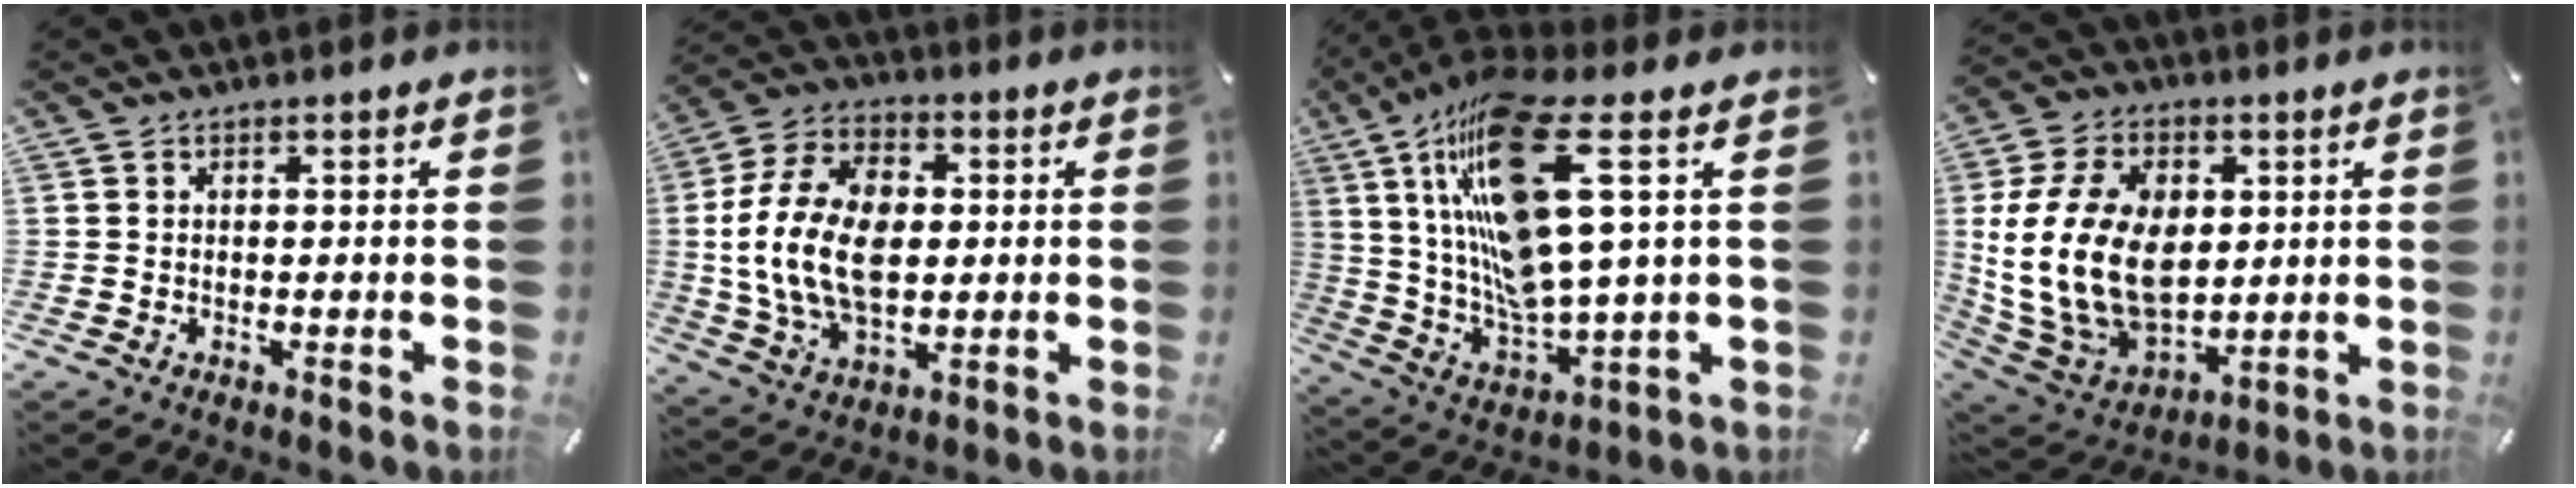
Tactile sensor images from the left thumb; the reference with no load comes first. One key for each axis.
{"total": 17.5, "fx": 0.0, "fy": 12.2, "fz": 12.5, "tx": -0.274, "ty": 0.010, "tz": 0.000}
{"total": 21.3, "fx": 8.3, "fy": 5.4, "fz": 18.8, "tx": -0.396, "ty": -0.050, "tz": 0.126}
{"total": 21.1, "fx": 1.6, "fy": 15.2, "fz": 14.5, "tx": -0.305, "ty": -0.003, "tz": 0.033}